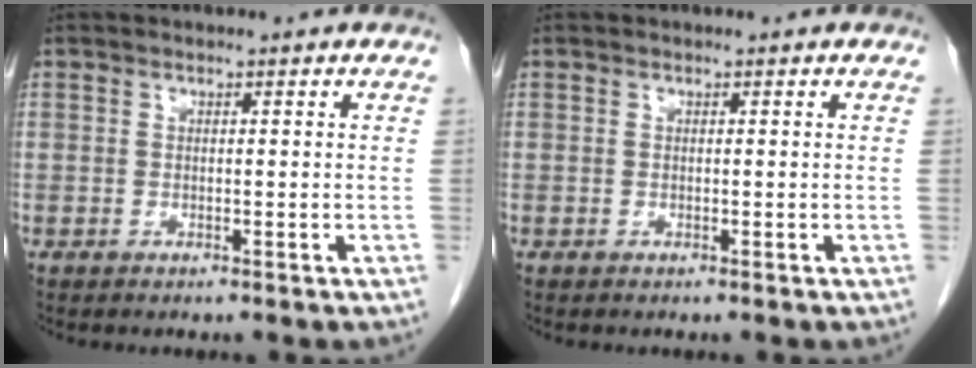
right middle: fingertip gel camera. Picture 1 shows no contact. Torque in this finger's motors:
{"motor_torque": [0.00, 0.00, 0.00, 0.00]}